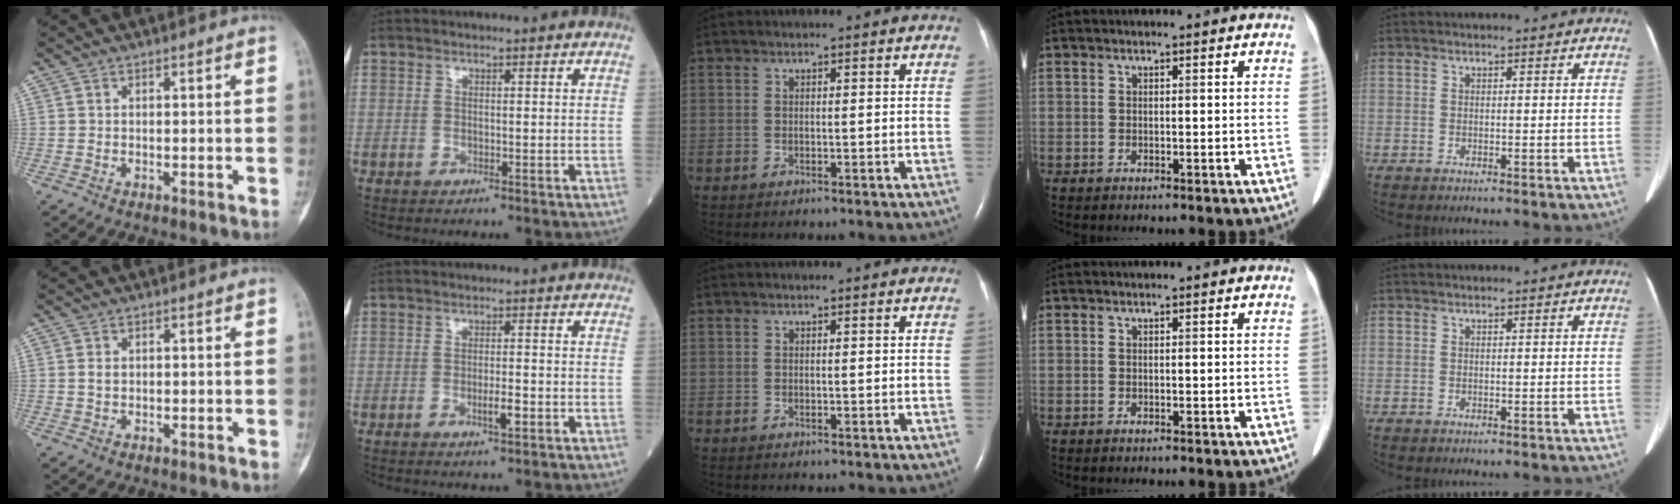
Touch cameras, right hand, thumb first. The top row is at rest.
{"thumb": {"total": 1.3, "force": [0.2, 1.0, 0.8], "torque": [-0.015, 0.003, 0.004]}, "index": {"total": 2.3, "force": [-0.9, 0.3, 2.1], "torque": [-0.036, -0.002, -0.015]}}